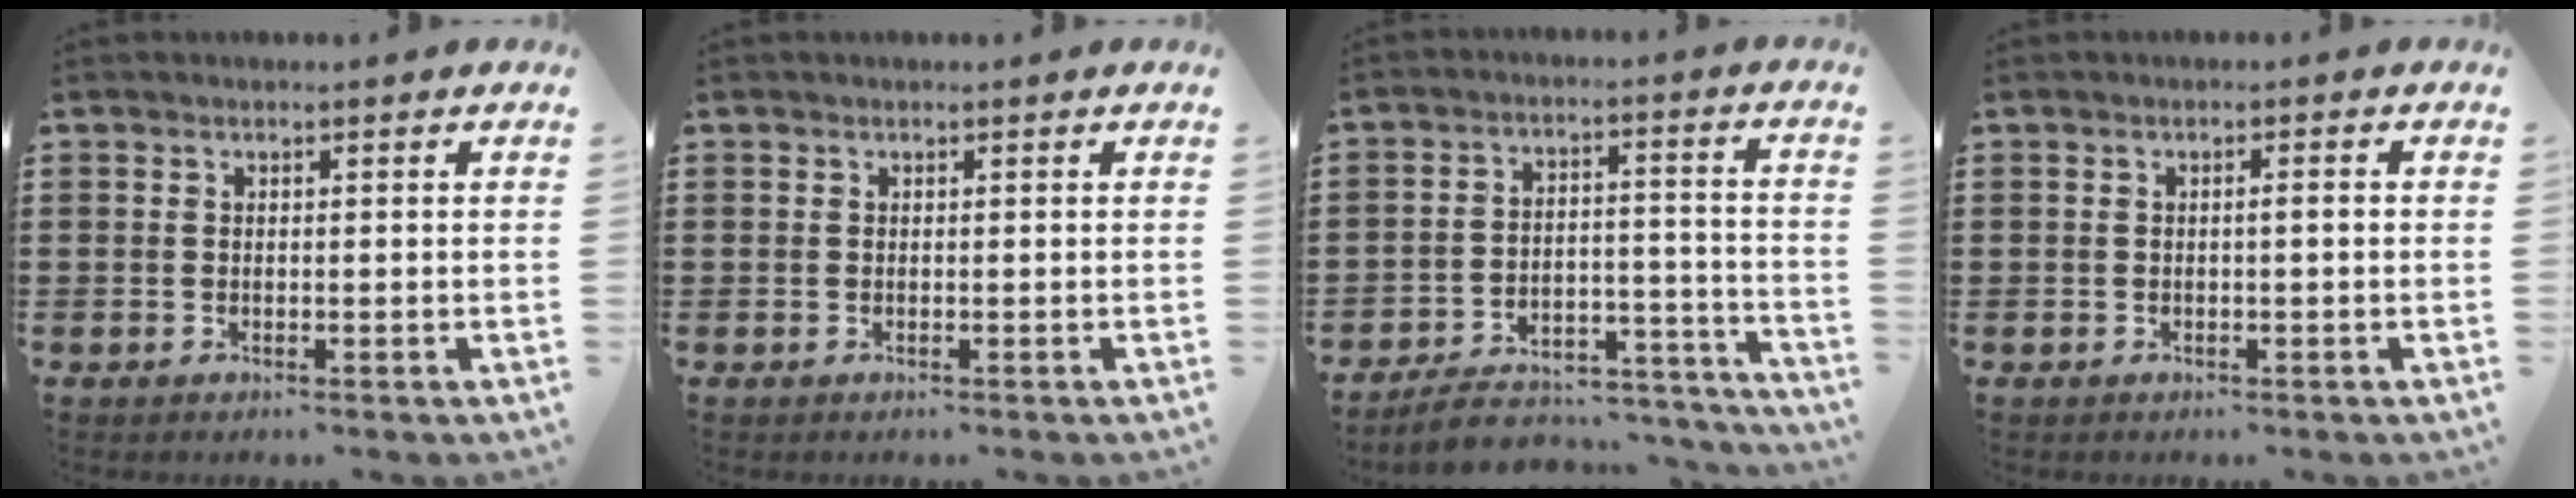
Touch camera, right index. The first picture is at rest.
{"total": 0.0}
{"total": 6.2, "force": [-5.7, 1.6, 1.7], "torque": [-0.030, 0.012, -0.111]}
{"total": 0.9, "force": [-0.2, 0.0, 0.9], "torque": [-0.014, -0.002, -0.003]}